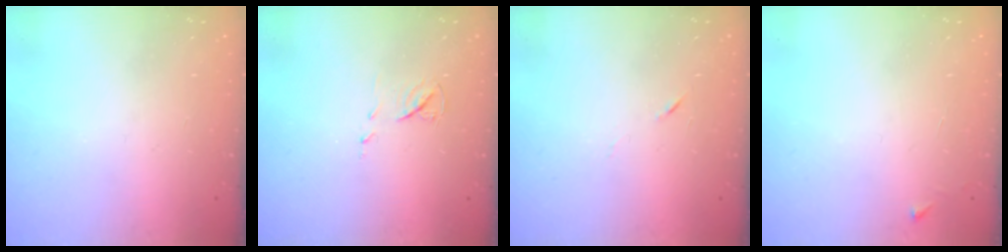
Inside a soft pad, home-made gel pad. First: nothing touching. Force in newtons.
{"total": 5.8, "press": 5.8, "slide": 0.5}
{"total": 3.8, "press": 3.7, "slide": 1.1}
{"total": 2.6, "press": 2.6, "slide": 0.3}